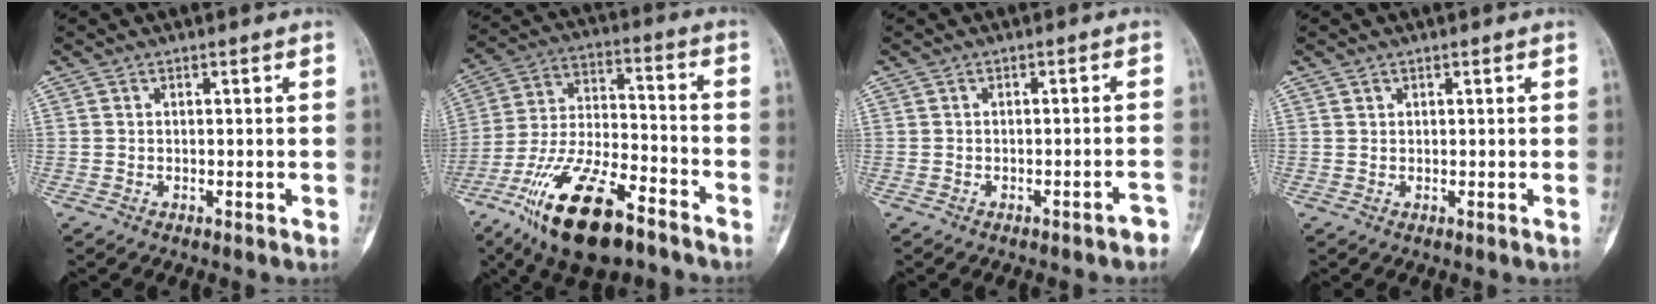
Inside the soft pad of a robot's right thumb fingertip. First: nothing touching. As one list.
[{"total": 20.3, "force": [-12.6, 7.0, 14.3], "torque": [-0.292, 0.054, -0.227]}, {"total": 2.0, "force": [-1.6, 0.3, 1.2], "torque": [-0.018, 0.015, -0.018]}, {"total": 0.6, "force": [0.4, 0.3, 0.1], "torque": [-0.002, -0.004, 0.006]}]